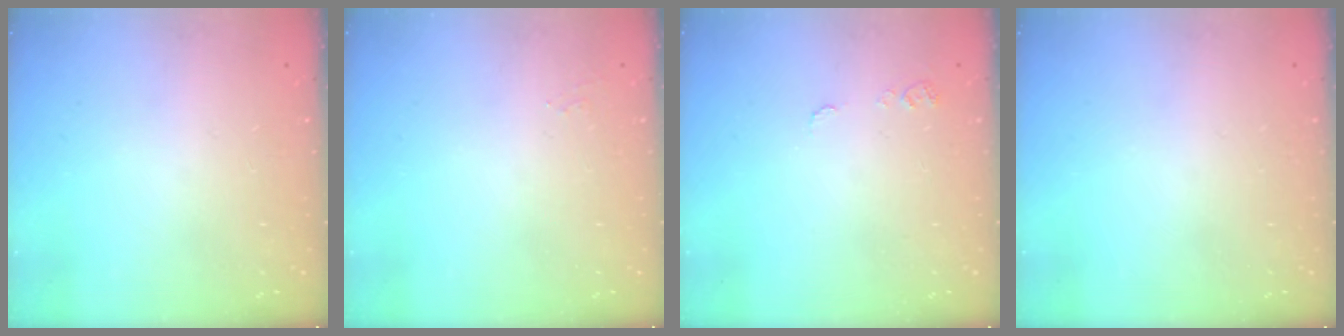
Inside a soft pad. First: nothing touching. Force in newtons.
{"total": 5.1, "press": 5.1, "slide": 0.5}
{"total": 5.3, "press": 5.2, "slide": 0.5}
{"total": 0.0}